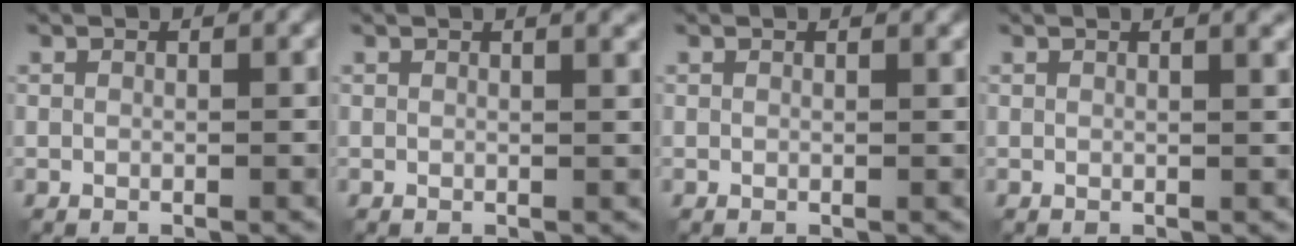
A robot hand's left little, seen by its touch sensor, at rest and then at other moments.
{"total": 2.3, "force": [1.4, 0.8, 1.6], "torque": [-0.009, 0.003, 0.008]}
{"total": 0.9, "force": [0.9, 0.2, 0.4], "torque": [-0.005, 0.000, 0.009]}
{"total": 2.9, "force": [1.7, 1.1, 2.1], "torque": [-0.009, 0.010, 0.004]}